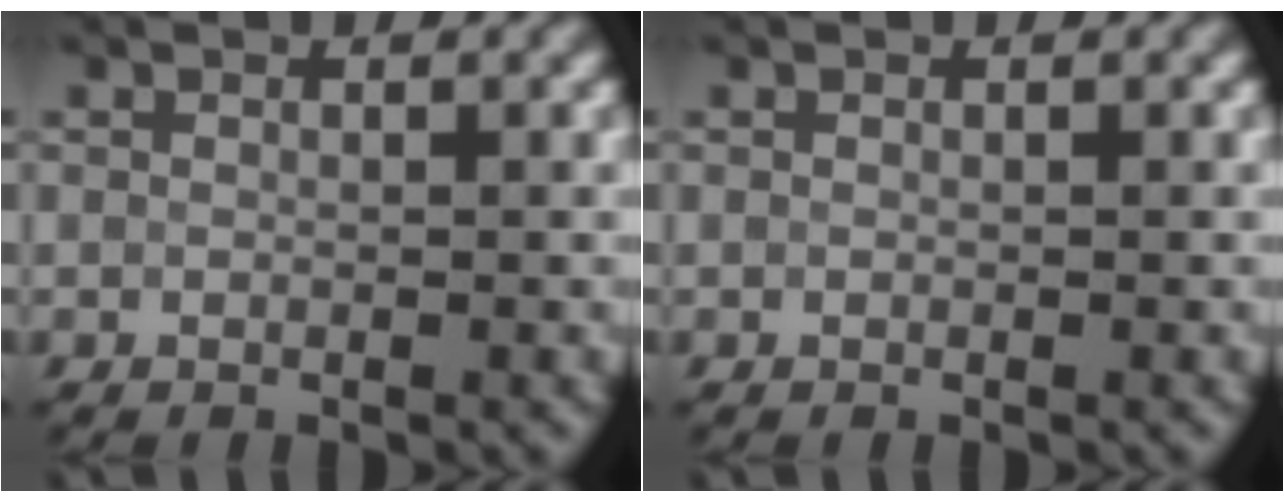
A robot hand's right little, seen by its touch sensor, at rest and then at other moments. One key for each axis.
{"total": 0.0}